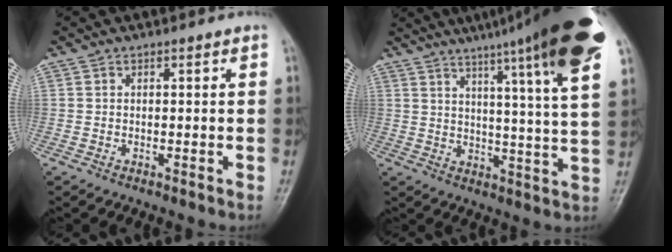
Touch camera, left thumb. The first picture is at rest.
{"total": 22.3, "force": [14.4, 1.4, 17.0], "torque": [-0.233, -0.050, 0.187]}